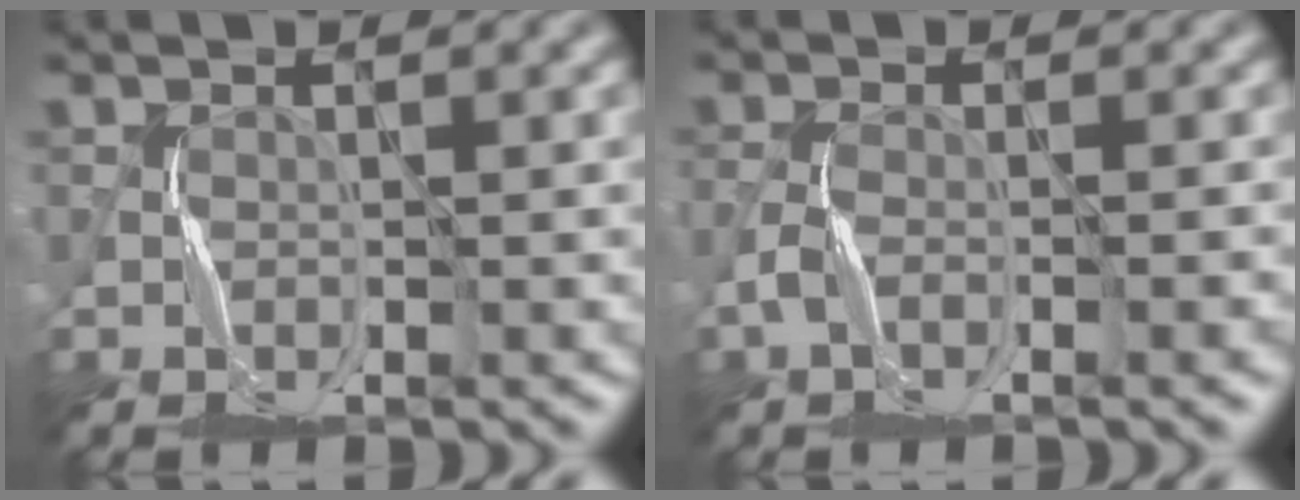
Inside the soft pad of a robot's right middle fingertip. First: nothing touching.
{"total": 2.4, "force": [-1.5, 0.7, 1.8], "torque": [-0.042, 0.000, -0.030]}